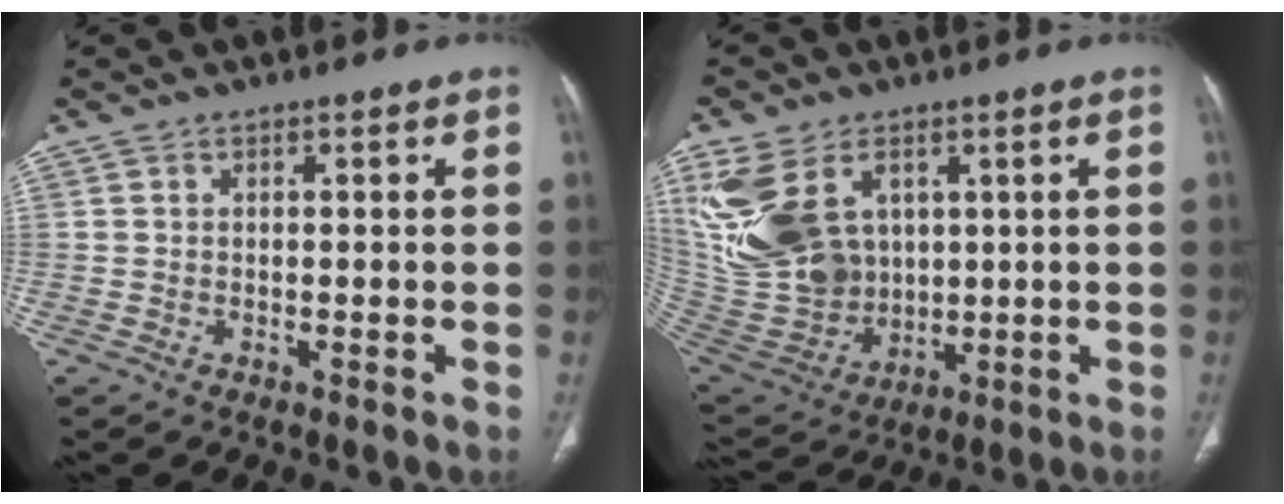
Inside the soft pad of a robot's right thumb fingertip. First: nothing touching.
{"total": 20.1, "force": [6.5, 14.2, 12.7], "torque": [-0.265, -0.016, 0.154]}